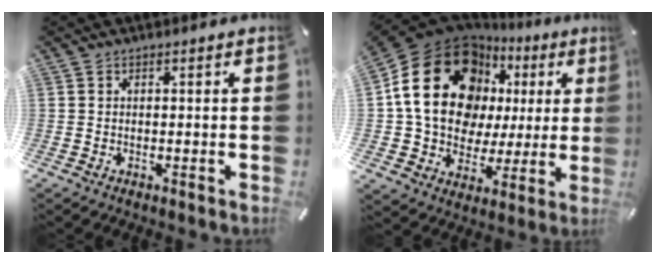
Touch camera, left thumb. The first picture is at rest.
{"total": 23.9, "force": [6.6, 18.0, 14.3], "torque": [-0.260, -0.029, 0.118]}